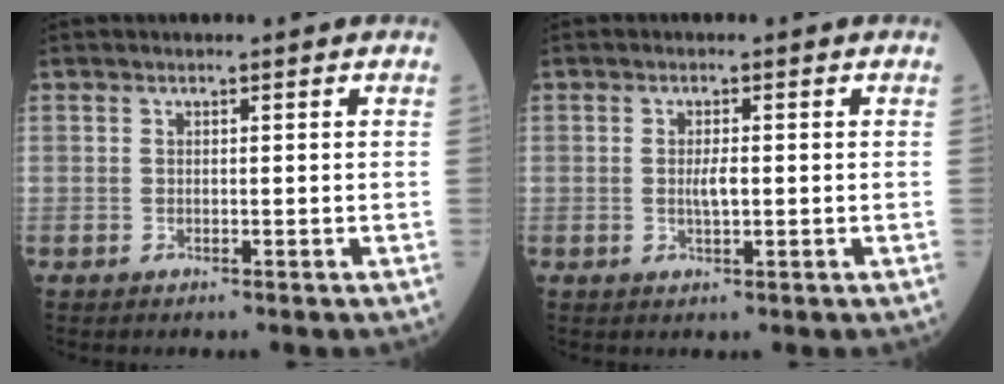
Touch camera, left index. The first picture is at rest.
{"total": 2.1, "force": [-0.1, 0.4, 2.1], "torque": [-0.043, -0.002, -0.001]}